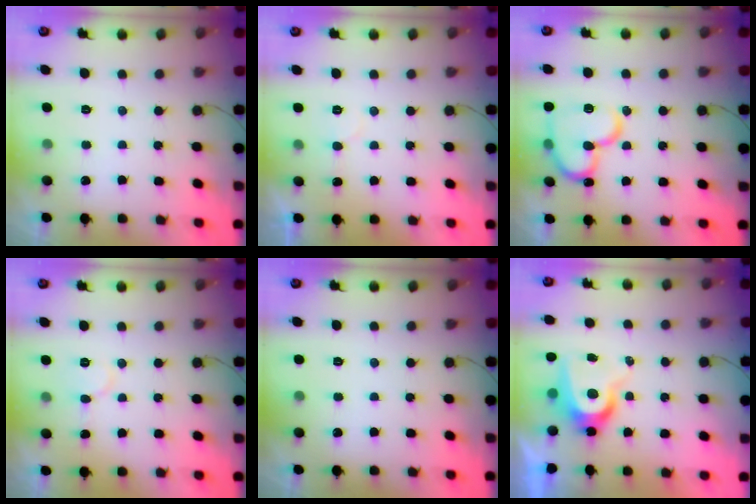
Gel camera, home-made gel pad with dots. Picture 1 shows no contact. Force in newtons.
{"total": 5.5, "press": 5.5, "slide": 0.3}
{"total": 17.2, "press": 17.1, "slide": 1.6}
{"total": 4.9, "press": 4.9, "slide": 0.5}
{"total": 0.0}
{"total": 8.5, "press": 8.4, "slide": 0.6}